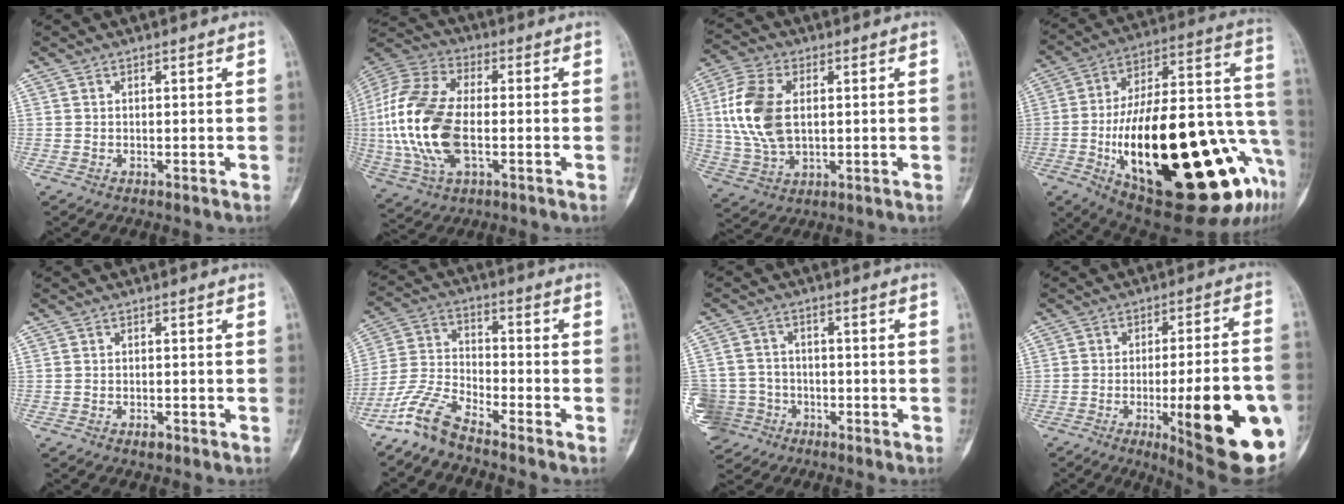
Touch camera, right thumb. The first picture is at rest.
{"total": 19.9, "force": [-2.1, 10.5, 16.8], "torque": [-0.376, 0.008, -0.037]}
{"total": 13.4, "force": [1.7, 8.0, 10.5], "torque": [-0.220, 0.001, 0.035]}
{"total": 41.4, "force": [-11.8, 15.5, 36.5], "torque": [-0.502, 0.025, -0.169]}
{"total": 1.4, "force": [-0.9, 0.8, 0.7], "torque": [-0.013, 0.003, -0.015]}
{"total": 8.0, "force": [-6.8, 2.0, 3.6], "torque": [-0.091, 0.049, -0.150]}
{"total": 11.6, "force": [-5.6, 9.7, 3.2], "torque": [-0.083, 0.036, -0.094]}
{"total": 24.1, "force": [-7.2, 5.7, 22.2], "torque": [-0.259, 0.003, -0.084]}